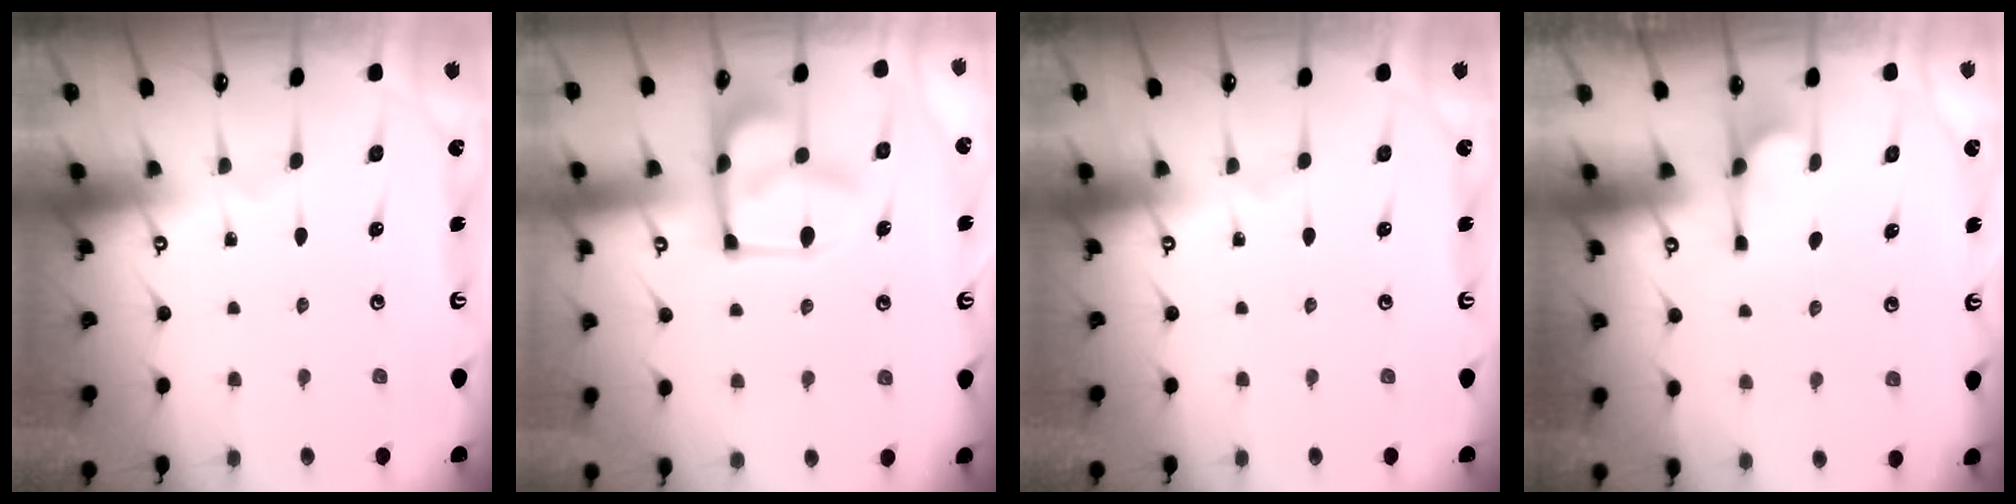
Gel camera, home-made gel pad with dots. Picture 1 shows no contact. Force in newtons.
{"total": 10.4, "press": 10.3, "slide": 1.2}
{"total": 0.0}
{"total": 3.7, "press": 3.5, "slide": 1.1}